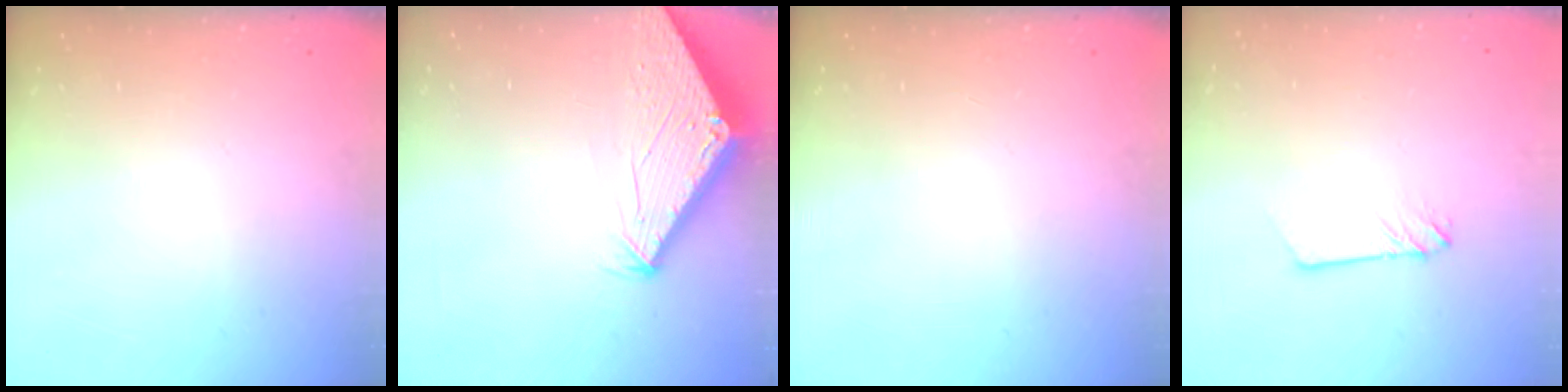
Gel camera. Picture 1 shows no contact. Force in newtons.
{"total": 2.8, "press": 2.8, "slide": 0.1}
{"total": 0.0}
{"total": 2.3, "press": 2.3, "slide": 0.3}